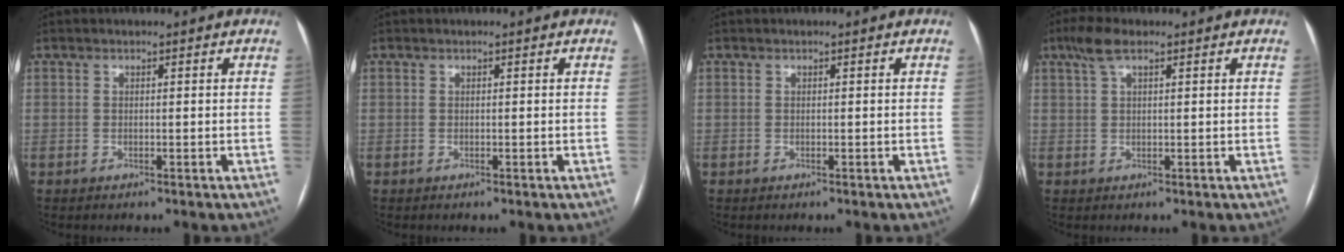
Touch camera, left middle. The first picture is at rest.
{"total": 0.0}
{"total": 0.0}
{"total": 3.8, "force": [2.3, 1.1, 2.8], "torque": [-0.065, 0.020, 0.048]}